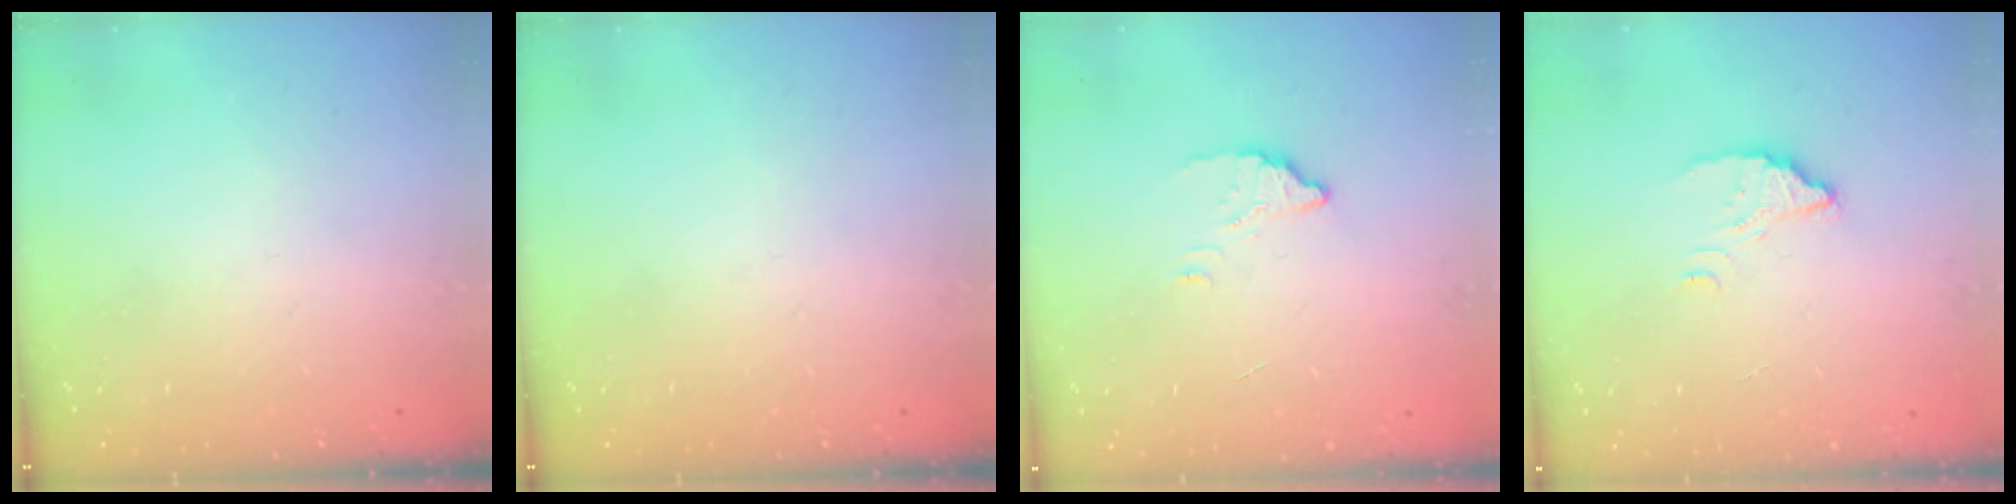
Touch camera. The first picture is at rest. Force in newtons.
{"total": 0.0}
{"total": 2.9, "press": 2.9, "slide": 0.2}
{"total": 2.8, "press": 2.8, "slide": 0.2}